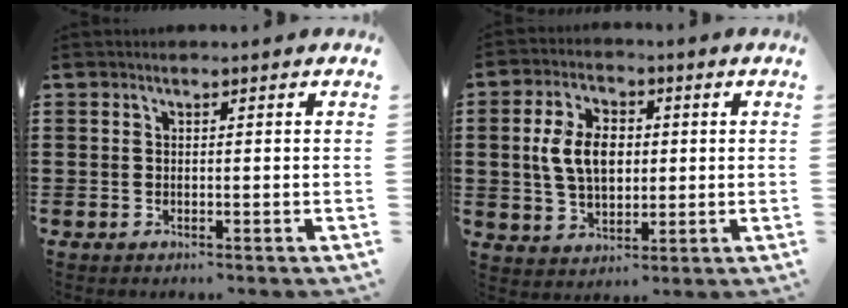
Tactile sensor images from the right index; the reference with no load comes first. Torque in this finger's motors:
{"motor_torque": [1.23, 0.50, 0.48, 0.20]}